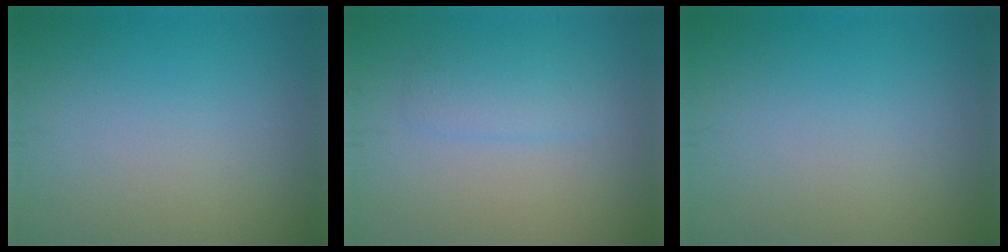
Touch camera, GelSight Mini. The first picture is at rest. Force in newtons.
{"total": 2.2, "press": 2.2, "slide": 0.1}
{"total": 0.0}